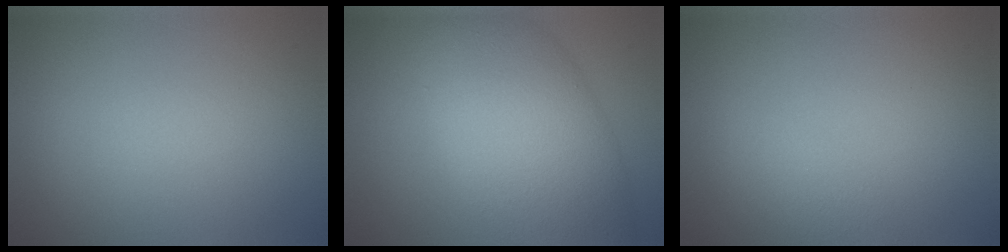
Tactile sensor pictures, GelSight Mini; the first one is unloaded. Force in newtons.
{"total": 10.2, "press": 10.2, "slide": 0.1}
{"total": 2.0, "press": 2.0, "slide": 0.1}